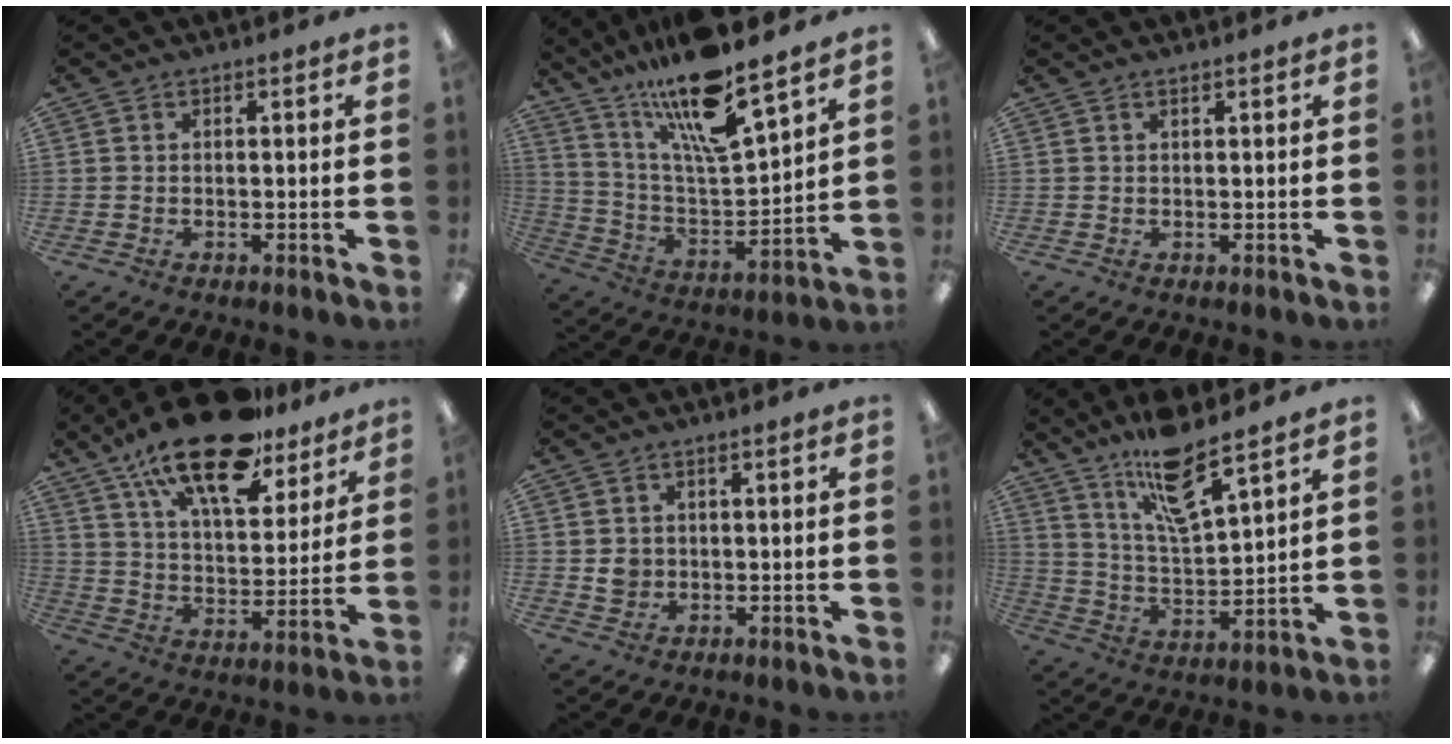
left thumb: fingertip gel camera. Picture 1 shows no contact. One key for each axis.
{"total": 17.6, "fx": 14.1, "fy": 2.8, "fz": 10.1, "tx": -0.186, "ty": -0.100, "tz": 0.234}
{"total": 0.6, "fx": 0.5, "fy": 0.1, "fz": 0.3, "tx": -0.007, "ty": 0.002, "tz": 0.008}
{"total": 22.0, "fx": 15.8, "fy": 8.4, "fz": 12.7, "tx": -0.212, "ty": -0.087, "tz": 0.271}
{"total": 2.7, "fx": 0.4, "fy": 2.5, "fz": 1.0, "tx": -0.013, "ty": 0.001, "tz": 0.006}
{"total": 13.7, "fx": 10.5, "fy": 3.1, "fz": 8.1, "tx": -0.146, "ty": -0.052, "tz": 0.179}